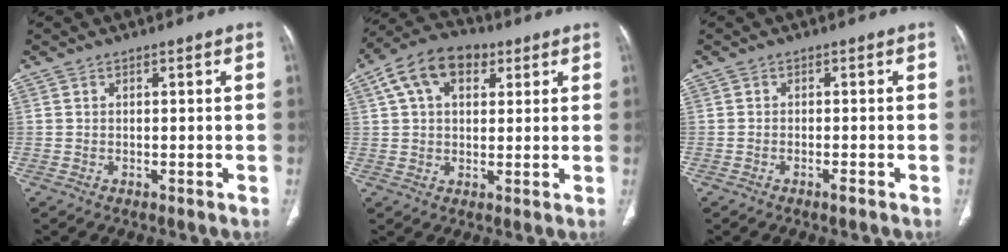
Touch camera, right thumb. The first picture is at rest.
{"total": 11.5, "force": [4.5, 7.3, 7.7], "torque": [-0.122, 0.017, 0.071]}
{"total": 1.2, "force": [-0.8, 0.1, 0.8], "torque": [-0.016, 0.002, -0.014]}